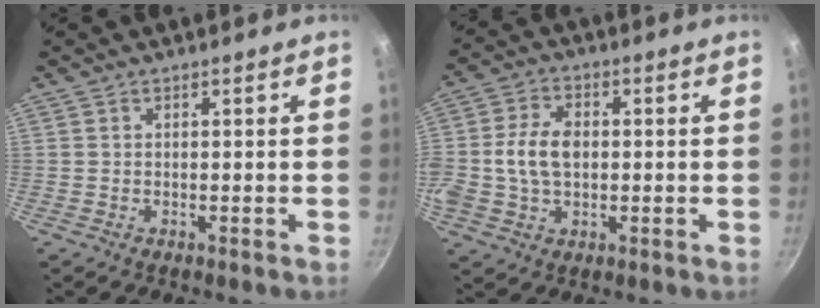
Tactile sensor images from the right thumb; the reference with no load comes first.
{"total": 10.1, "force": [-0.1, 7.0, 7.3], "torque": [-0.137, 0.021, -0.009]}